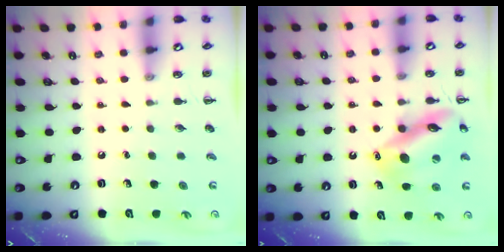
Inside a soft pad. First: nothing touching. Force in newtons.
{"total": 15.8, "press": 15.7, "slide": 1.3}